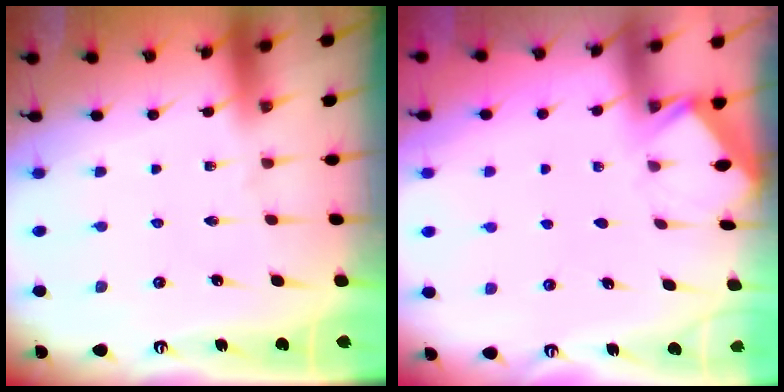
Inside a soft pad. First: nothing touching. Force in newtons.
{"total": 1.7, "press": 1.6, "slide": 0.2}